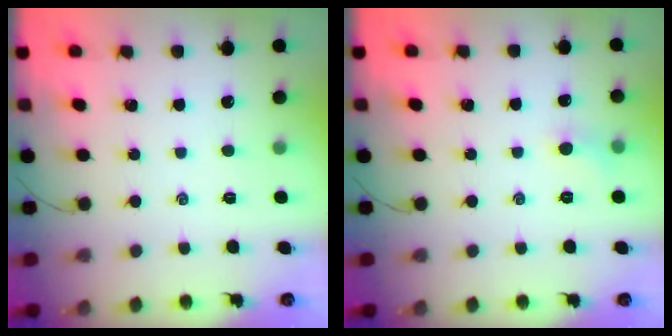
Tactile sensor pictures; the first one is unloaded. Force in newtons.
{"total": 3.8, "press": 3.5, "slide": 1.2}